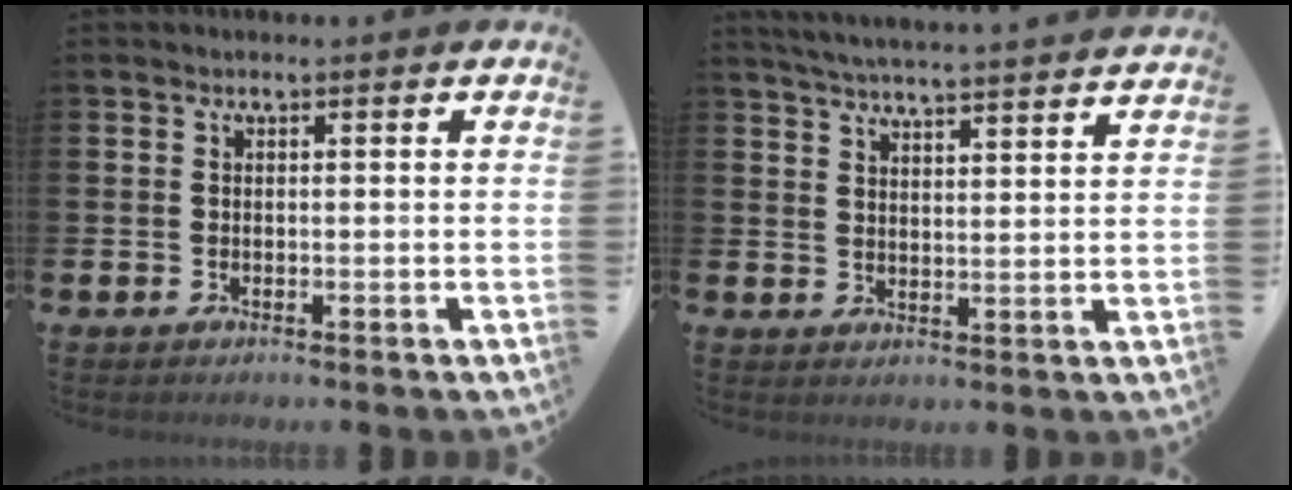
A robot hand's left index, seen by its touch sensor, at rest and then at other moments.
{"total": 5.3, "force": [5.2, -0.5, 0.8], "torque": [-0.032, -0.035, 0.091]}